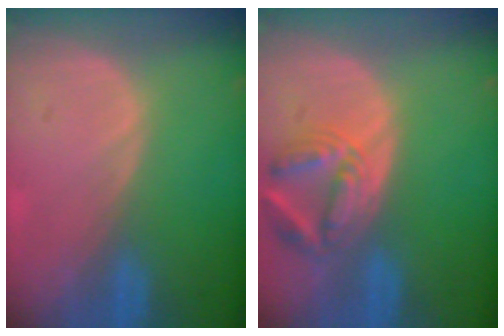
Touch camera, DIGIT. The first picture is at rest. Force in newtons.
{"total": 6.9, "press": 6.4, "slide": 2.7}